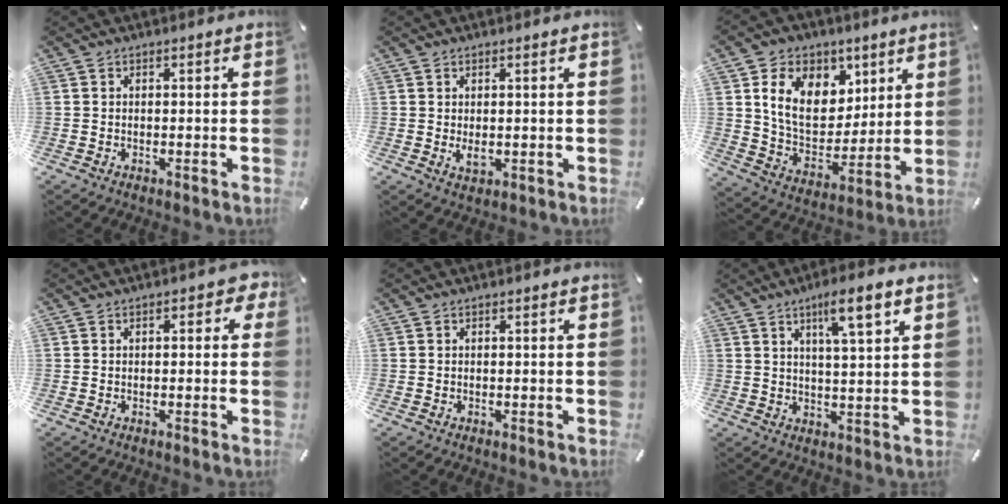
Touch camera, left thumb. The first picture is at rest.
{"total": 2.4, "force": [0.2, 1.0, 2.2], "torque": [-0.056, -0.005, -0.001]}
{"total": 14.4, "force": [6.3, 11.0, 6.9], "torque": [-0.116, -0.022, 0.122]}
{"total": 2.6, "force": [0.0, 1.6, 2.0], "torque": [-0.024, 0.004, -0.005]}
{"total": 0.0}
{"total": 7.8, "force": [4.8, 1.1, 6.1], "torque": [-0.097, -0.021, 0.075]}